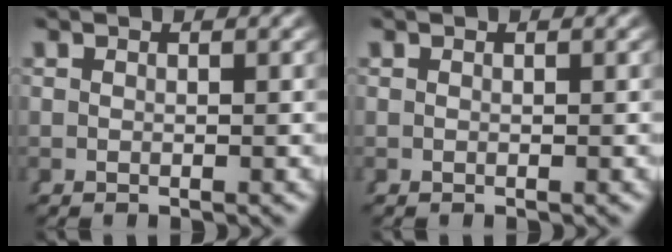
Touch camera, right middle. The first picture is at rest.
{"total": 0.0}